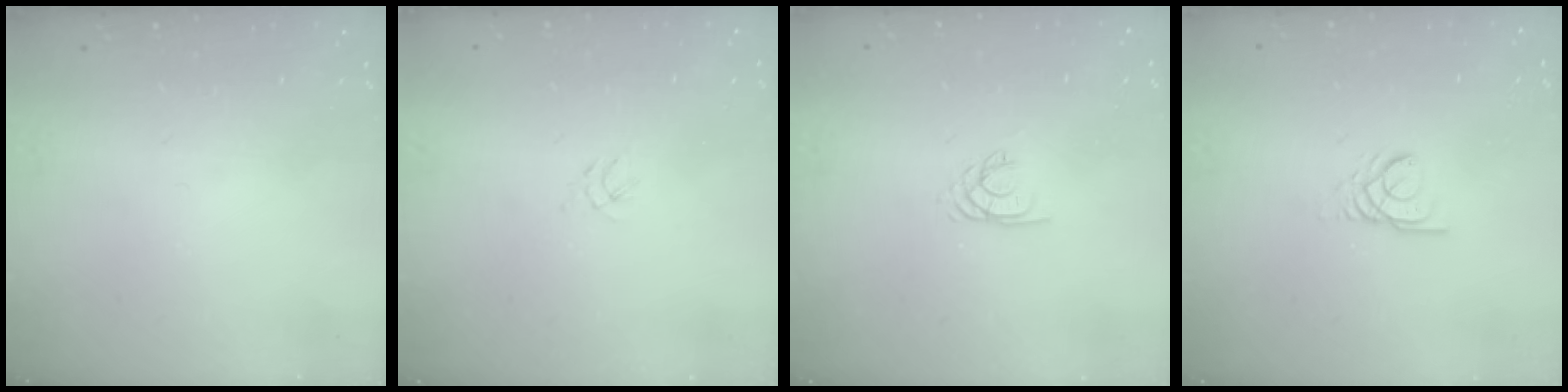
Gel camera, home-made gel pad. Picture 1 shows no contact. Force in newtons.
{"total": 2.2, "press": 2.2, "slide": 0.5}
{"total": 2.1, "press": 2.1, "slide": 0.3}
{"total": 2.6, "press": 2.6, "slide": 0.1}